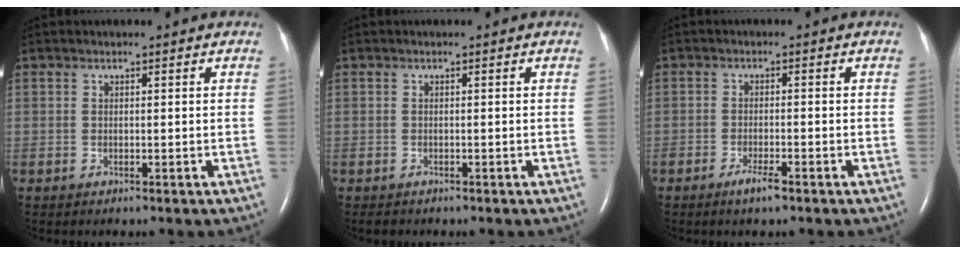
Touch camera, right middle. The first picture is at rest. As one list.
[{"total": 0.9, "force": [-0.8, 0.4, 0.2], "torque": [-0.008, -0.002, -0.011]}, {"total": 2.6, "force": [-1.8, 0.3, 1.8], "torque": [-0.040, -0.002, -0.033]}]